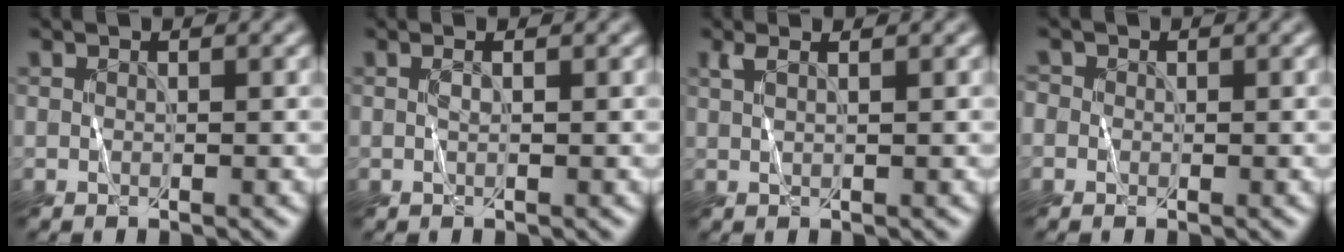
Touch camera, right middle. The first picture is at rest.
{"total": 0.7, "force": [0.0, -0.1, 0.7], "torque": [-0.018, 0.002, 0.001]}
{"total": 1.4, "force": [0.9, 0.1, 1.1], "torque": [-0.026, 0.003, 0.018]}
{"total": 1.0, "force": [0.0, 0.9, 0.1], "torque": [0.003, 0.005, -0.012]}